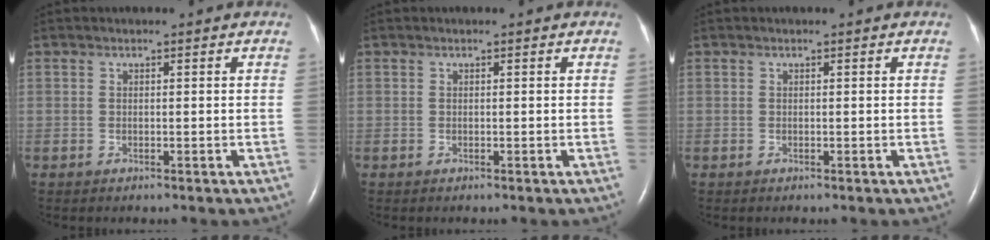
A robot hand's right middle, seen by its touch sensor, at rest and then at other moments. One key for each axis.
{"total": 0.0}
{"total": 0.0}